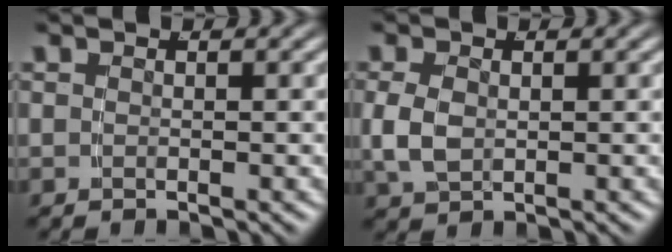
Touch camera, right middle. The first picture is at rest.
{"total": 2.5, "force": [0.0, 1.8, 1.8], "torque": [-0.052, -0.010, 0.014]}